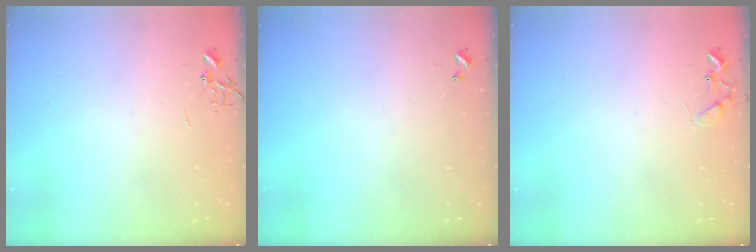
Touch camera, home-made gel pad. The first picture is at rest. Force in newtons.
{"total": 0.0}
{"total": 6.2, "press": 6.2, "slide": 0.4}